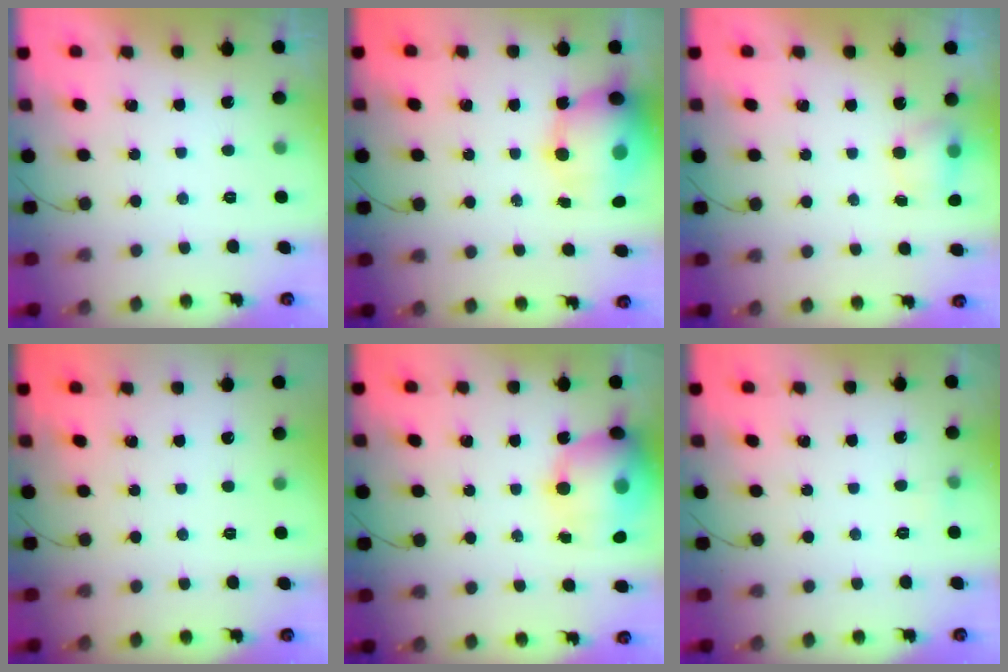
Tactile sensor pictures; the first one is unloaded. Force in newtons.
{"total": 15.4, "press": 14.8, "slide": 4.4}
{"total": 5.2, "press": 5.1, "slide": 1.1}
{"total": 0.0}
{"total": 20.0, "press": 19.5, "slide": 4.2}
{"total": 2.5, "press": 2.3, "slide": 1.1}